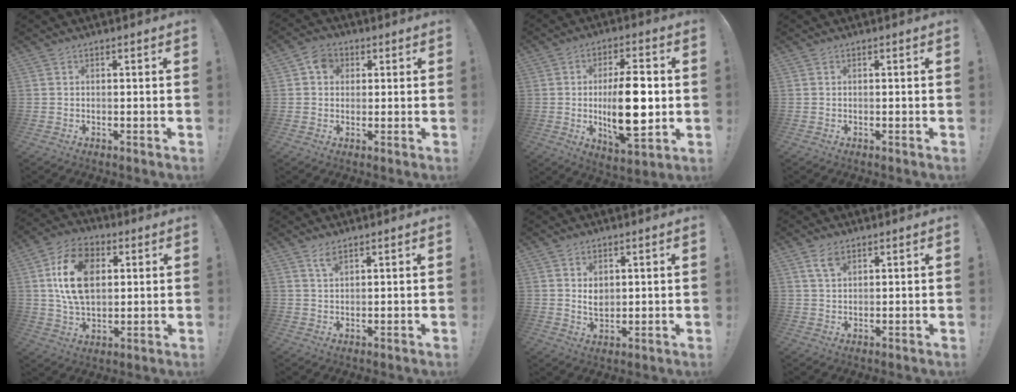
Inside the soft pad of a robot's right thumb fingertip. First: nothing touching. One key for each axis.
{"total": 5.3, "fx": 1.3, "fy": 4.5, "fz": 2.5, "tx": -0.038, "ty": 0.008, "tz": 0.025}
{"total": 16.9, "fx": -0.9, "fy": 8.9, "fz": 14.4, "tx": -0.230, "ty": 0.004, "tz": -0.015}
{"total": 0.0}
{"total": 17.6, "fx": 4.0, "fy": 12.1, "fz": 12.1, "tx": -0.214, "ty": 0.007, "tz": 0.072}
{"total": 3.0, "fx": 1.9, "fy": 0.8, "fz": 2.1, "tx": -0.036, "ty": -0.007, "tz": 0.032}
{"total": 4.5, "fx": 1.6, "fy": 3.5, "fz": 2.4, "tx": -0.031, "ty": -0.004, "tz": 0.027}
{"total": 4.2, "fx": 2.4, "fy": 2.1, "fz": 2.8, "tx": -0.049, "ty": -0.005, "tz": 0.043}